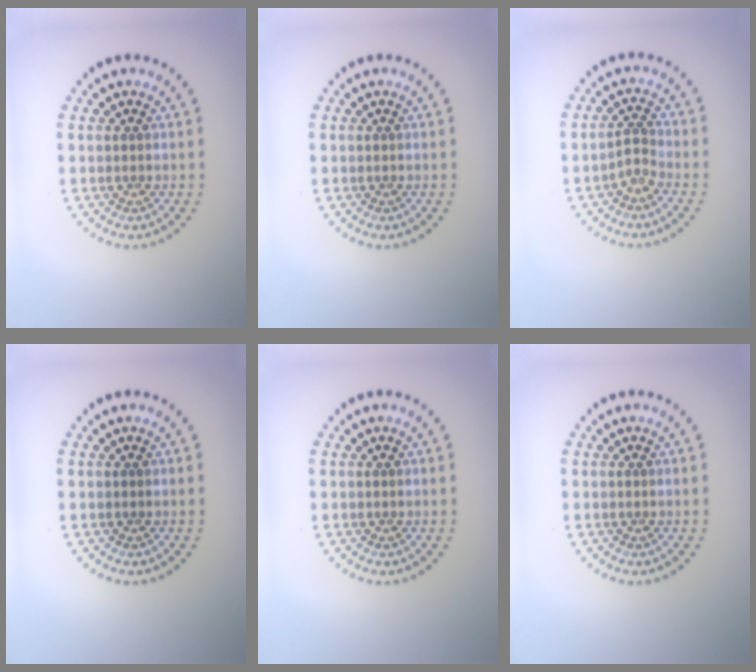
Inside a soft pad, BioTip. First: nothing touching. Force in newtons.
{"total": 0.0}
{"total": 1.4, "press": 0.8, "slide": 1.1}
{"total": 0.0}
{"total": 0.0}
{"total": 0.0}